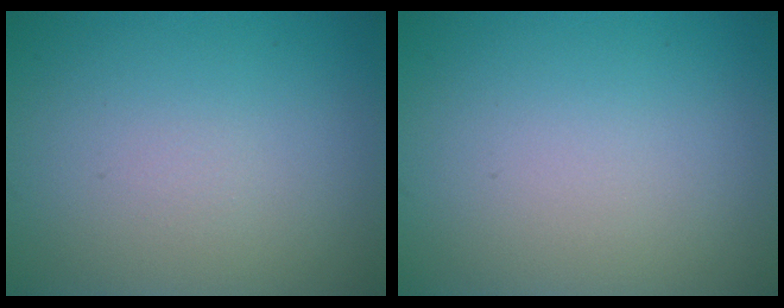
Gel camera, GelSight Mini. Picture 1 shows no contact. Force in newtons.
{"total": 0.0}